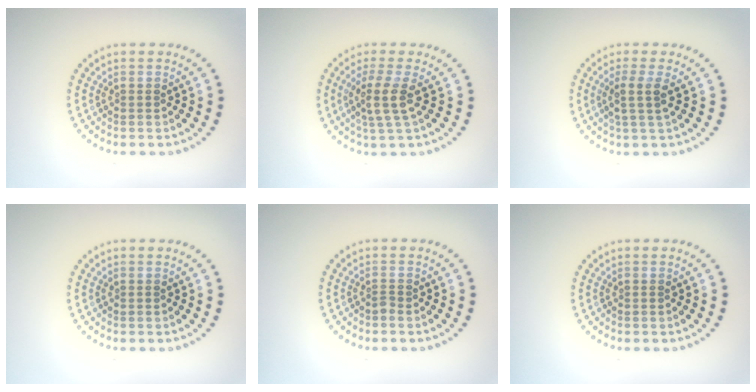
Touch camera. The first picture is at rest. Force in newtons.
{"total": 3.0, "press": 2.4, "slide": 1.7}
{"total": 2.3, "press": 1.8, "slide": 1.3}
{"total": 0.0}
{"total": 0.5, "press": 0.4, "slide": 0.4}
{"total": 0.0}